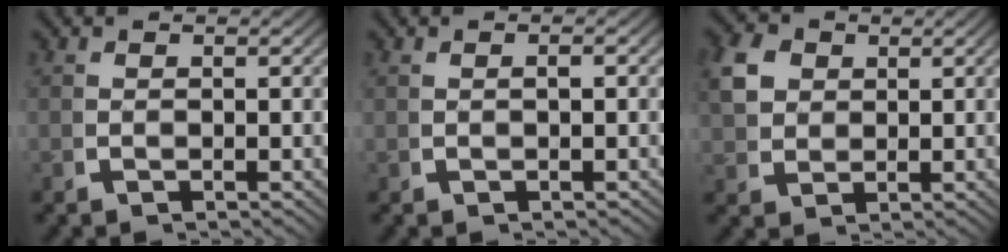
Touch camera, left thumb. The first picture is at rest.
{"total": 0.6, "force": [-0.1, 0.1, 0.5], "torque": [-0.010, -0.002, 0.002]}
{"total": 5.0, "force": [2.0, 3.8, 2.5], "torque": [-0.067, -0.010, 0.045]}